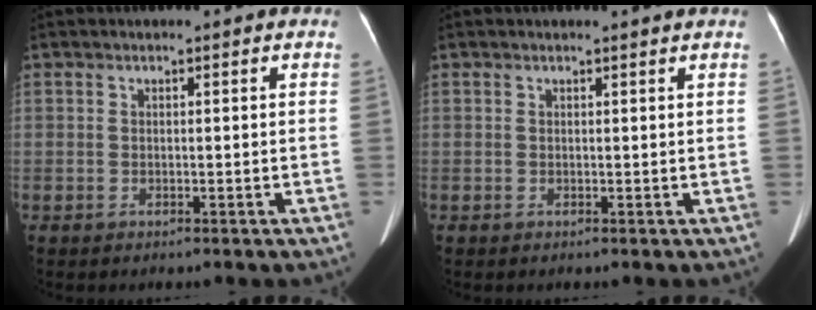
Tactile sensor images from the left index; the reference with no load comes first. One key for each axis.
{"total": 1.1, "fx": 1.0, "fy": -0.2, "fz": 0.3, "tx": -0.014, "ty": -0.005, "tz": 0.015}